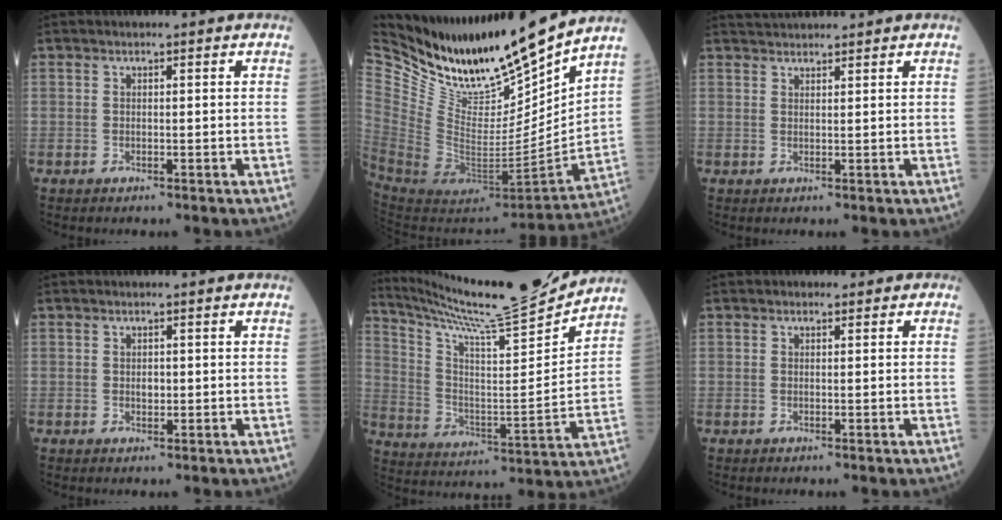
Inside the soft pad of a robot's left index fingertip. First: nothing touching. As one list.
[{"total": 19.9, "force": [18.4, 2.4, 7.1], "torque": [-0.148, -0.076, 0.334]}, {"total": 3.3, "force": [3.3, 0.0, 0.5], "torque": [-0.013, 0.031, 0.063]}, {"total": 1.0, "force": [0.1, 0.7, 0.7], "torque": [-0.013, 0.001, 0.002]}, {"total": 19.0, "force": [18.0, -2.0, 5.9], "torque": [-0.127, -0.056, 0.290]}, {"total": 0.6, "force": [0.3, 0.5, 0.1], "torque": [-0.001, 0.001, 0.001]}]